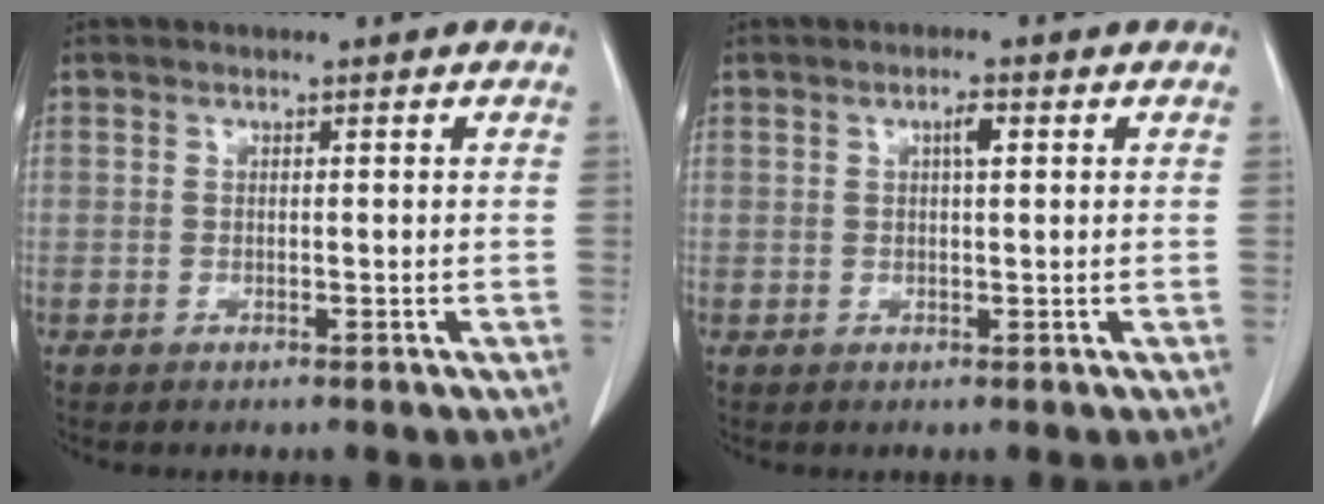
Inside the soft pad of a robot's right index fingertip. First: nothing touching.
{"total": 1.9, "force": [0.7, 0.4, 1.8], "torque": [-0.032, 0.003, 0.010]}